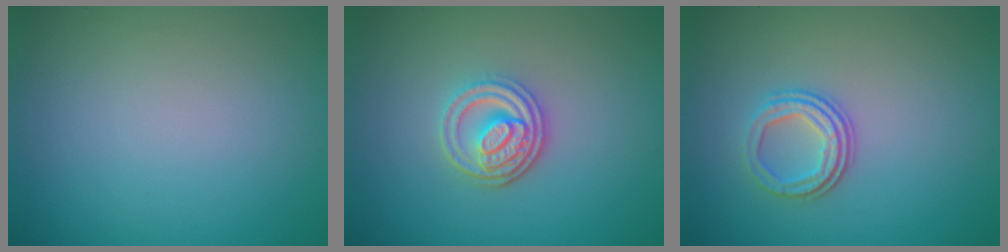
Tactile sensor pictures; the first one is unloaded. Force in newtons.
{"total": 3.9, "press": 3.1, "slide": 2.3}
{"total": 2.9, "press": 2.3, "slide": 1.7}